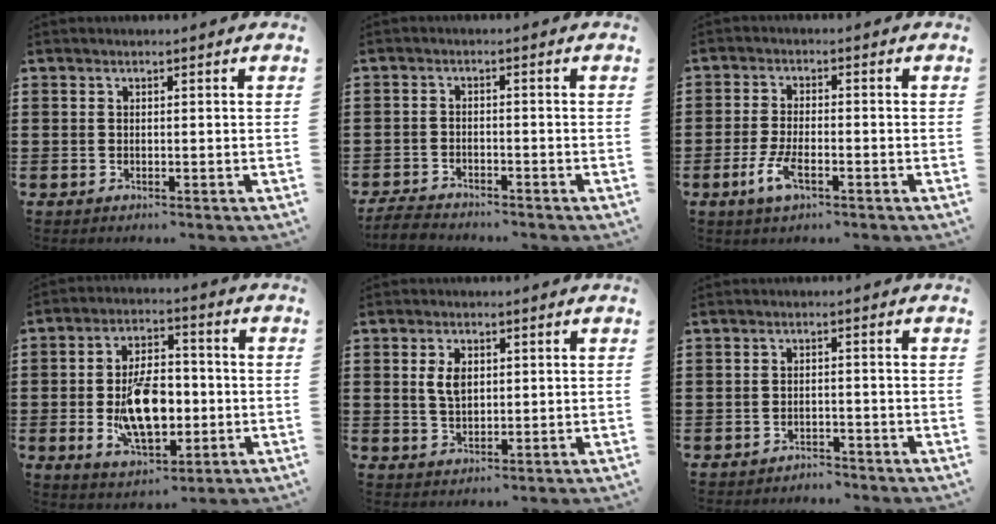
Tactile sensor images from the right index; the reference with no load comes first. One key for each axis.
{"total": 3.2, "fx": -3.1, "fy": 0.5, "fz": 0.5, "tx": -0.017, "ty": 0.000, "tz": -0.066}
{"total": 4.9, "fx": -2.2, "fy": 1.7, "fz": 4.0, "tx": -0.094, "ty": -0.006, "tz": -0.046}
{"total": 11.4, "fx": -1.9, "fy": 6.2, "fz": 9.4, "tx": -0.167, "ty": -0.004, "tz": -0.036}
{"total": 3.9, "fx": 0.9, "fy": 2.3, "fz": 3.0, "tx": -0.065, "ty": 0.010, "tz": 0.016}
{"total": 1.9, "fx": -1.9, "fy": 0.2, "fz": -0.1, "tx": -0.005, "ty": 0.002, "tz": -0.042}